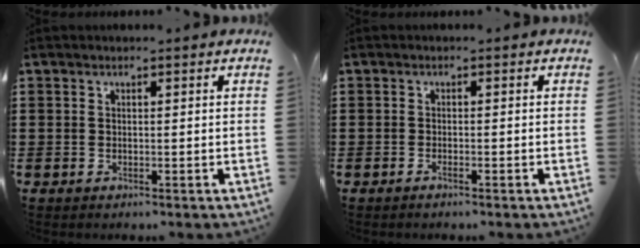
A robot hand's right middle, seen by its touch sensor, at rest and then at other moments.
{"total": 0.7, "force": [-0.5, 0.0, 0.5], "torque": [-0.009, -0.002, -0.009]}